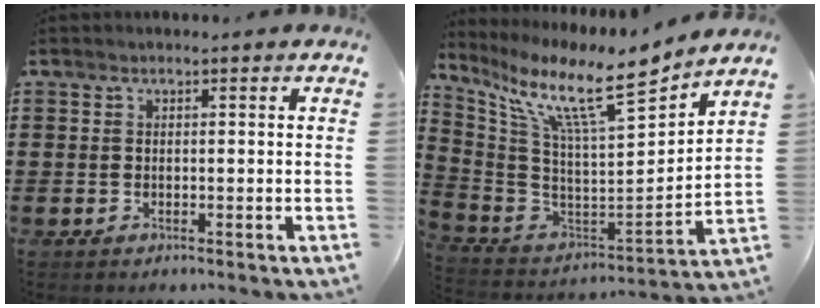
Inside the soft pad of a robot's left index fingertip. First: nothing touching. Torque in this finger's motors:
{"motor_torque": [2.14, 0.00, 0.34, 0.21]}